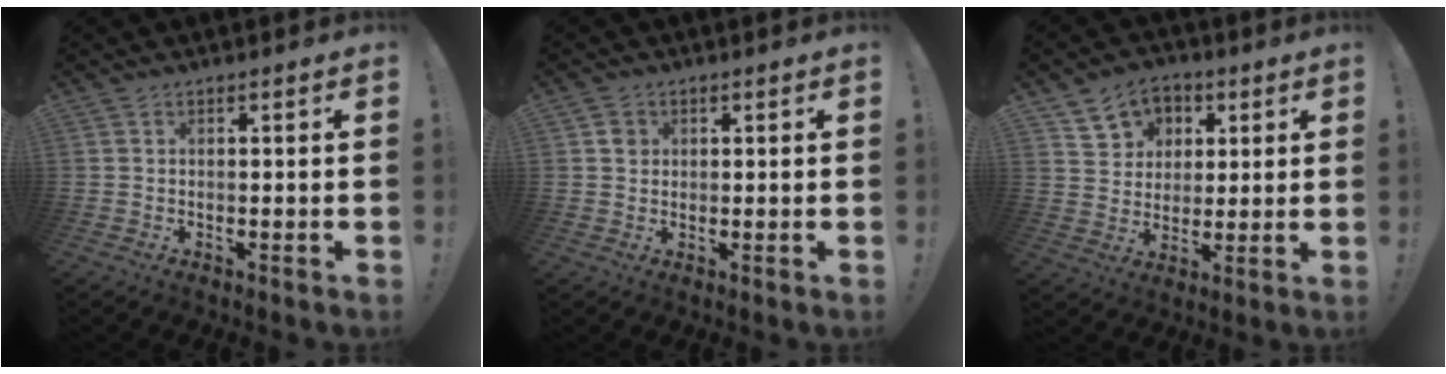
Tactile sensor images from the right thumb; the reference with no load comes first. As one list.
[{"total": 2.7, "force": [0.7, 2.6, 0.4], "torque": [0.010, -0.003, 0.011]}, {"total": 9.1, "force": [4.2, 7.7, 2.4], "torque": [-0.034, -0.025, 0.086]}]